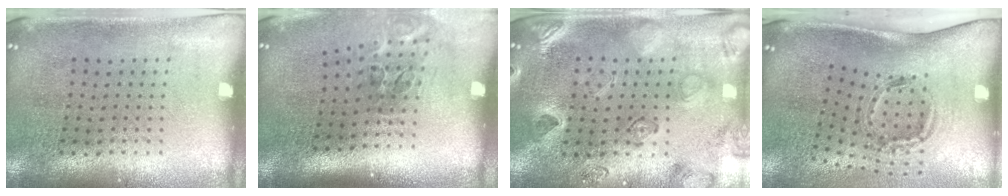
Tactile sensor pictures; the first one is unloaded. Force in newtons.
{"total": 2.1, "press": 1.2, "slide": 1.7}
{"total": 2.3, "press": 2.2, "slide": 0.8}
{"total": 1.7, "press": 1.2, "slide": 1.3}